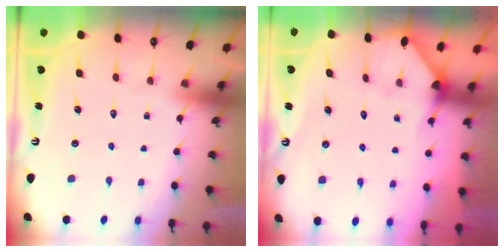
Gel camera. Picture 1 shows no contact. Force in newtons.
{"total": 3.4, "press": 3.4, "slide": 0.3}